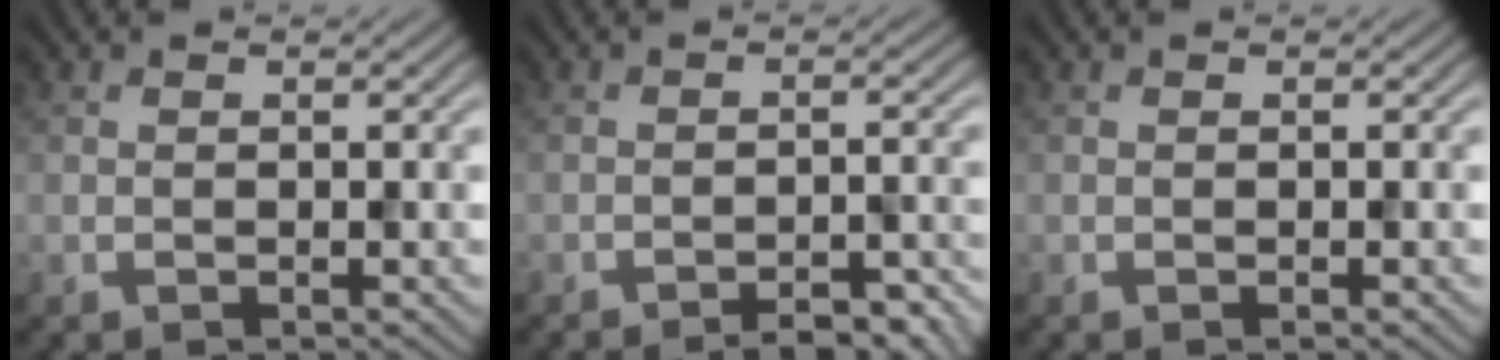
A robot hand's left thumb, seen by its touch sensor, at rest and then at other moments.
{"total": 4.3, "force": [-3.5, 0.7, 2.4], "torque": [-0.044, 0.011, -0.046]}
{"total": 0.0}